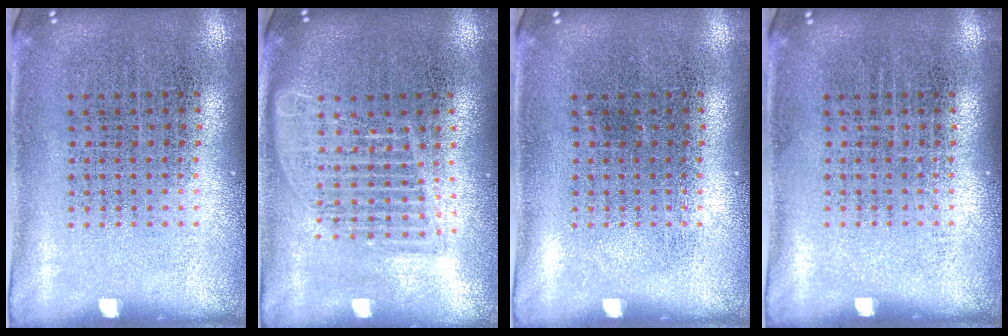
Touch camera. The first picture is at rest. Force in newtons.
{"total": 1.6, "press": 1.4, "slide": 0.8}
{"total": 0.0}
{"total": 0.0}